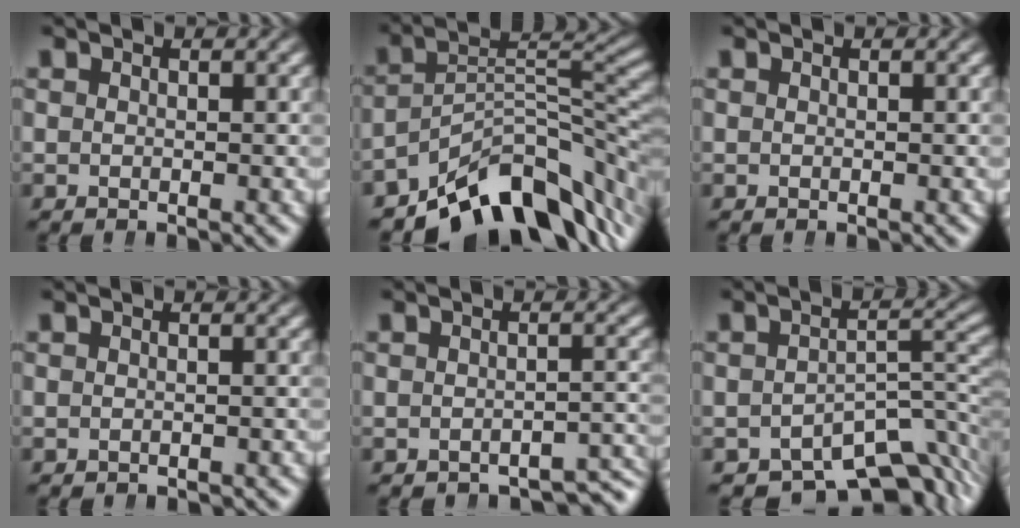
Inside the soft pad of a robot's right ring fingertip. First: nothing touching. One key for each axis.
{"total": 14.4, "fx": -7.7, "fy": 7.2, "fz": 9.8, "tx": -0.130, "ty": -0.030, "tz": -0.109}
{"total": 0.0}
{"total": 1.4, "fx": -1.4, "fy": 0.0, "fz": -0.1, "tx": 0.005, "ty": -0.005, "tz": -0.019}
{"total": 3.9, "fx": -3.7, "fy": 0.7, "fz": 1.0, "tx": -0.004, "ty": -0.007, "tz": -0.054}
{"total": 10.6, "fx": -6.4, "fy": 5.3, "fz": 6.6, "tx": -0.059, "ty": -0.019, "tz": -0.089}